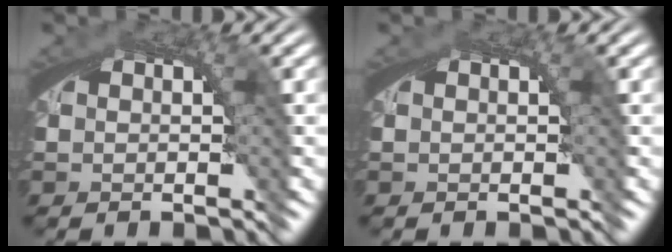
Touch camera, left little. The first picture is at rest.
{"total": 0.0}